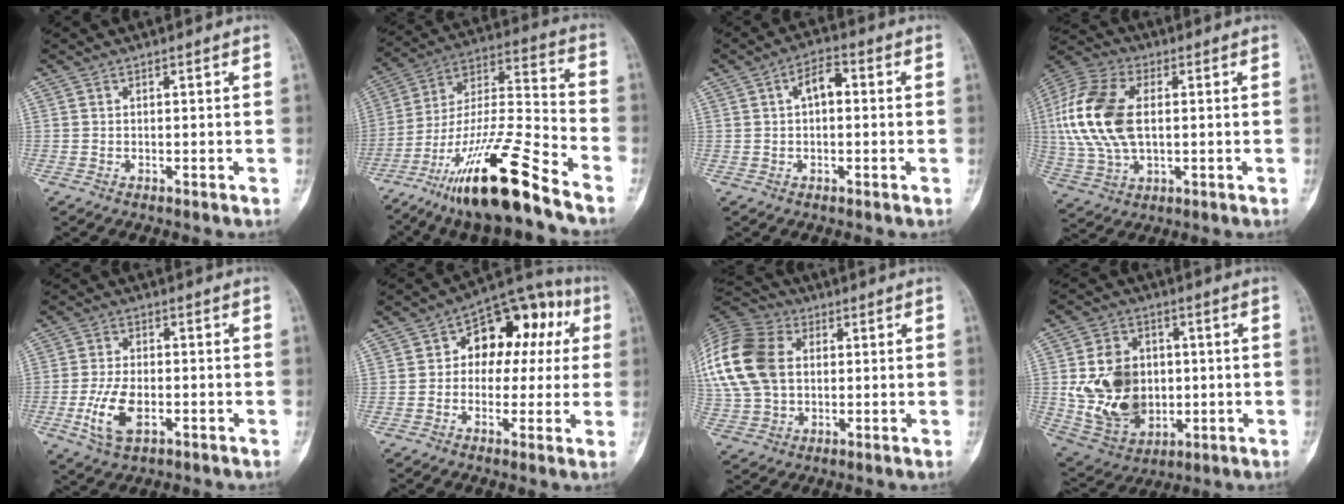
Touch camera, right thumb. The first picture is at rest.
{"total": 21.6, "force": [-14.6, 2.9, 15.7], "torque": [-0.326, 0.063, -0.260]}
{"total": 5.0, "force": [0.8, 2.7, 4.1], "torque": [-0.064, 0.017, 0.004]}
{"total": 17.4, "force": [1.7, 10.3, 14.0], "torque": [-0.304, 0.008, 0.034]}
{"total": 8.2, "force": [-2.5, 4.2, 6.6], "torque": [-0.141, 0.005, -0.044]}
{"total": 14.8, "force": [2.7, 10.3, 10.3], "torque": [-0.078, 0.045, 0.029]}
{"total": 22.1, "force": [3.9, 16.1, 14.6], "torque": [-0.335, 0.027, 0.077]}
{"total": 16.5, "force": [0.0, 12.7, 10.6], "torque": [-0.154, -0.004, 0.021]}